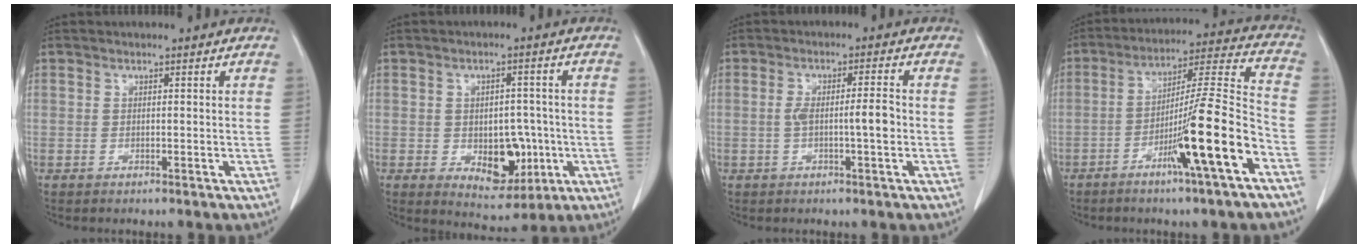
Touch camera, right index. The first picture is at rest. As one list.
[{"total": 8.1, "force": [-1.7, 4.9, 6.2], "torque": [-0.079, 0.004, -0.011]}, {"total": 4.7, "force": [-0.8, 0.2, 4.6], "torque": [-0.085, 0.010, -0.009]}, {"total": 15.3, "force": [-6.7, -0.8, 13.7], "torque": [-0.226, -0.001, -0.114]}]